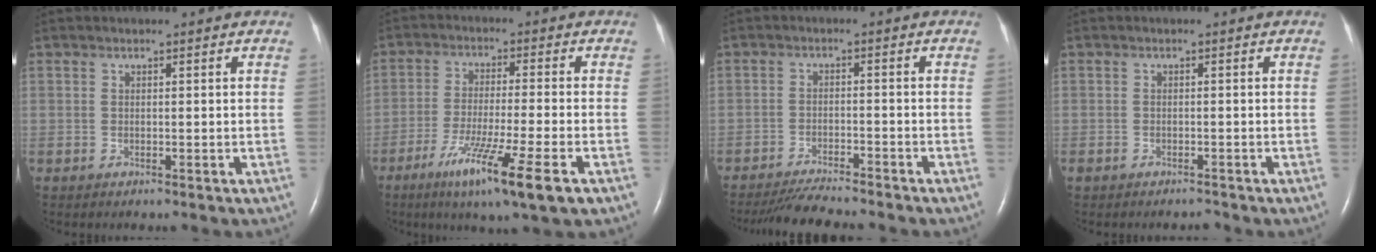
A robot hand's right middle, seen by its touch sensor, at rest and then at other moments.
{"total": 11.9, "force": [-6.2, -0.4, 10.1], "torque": [-0.186, -0.036, -0.104]}
{"total": 6.9, "force": [-6.4, -0.5, 2.5], "torque": [-0.038, -0.024, -0.110]}
{"total": 1.3, "force": [-1.2, 0.4, 0.3], "torque": [-0.007, -0.002, -0.017]}